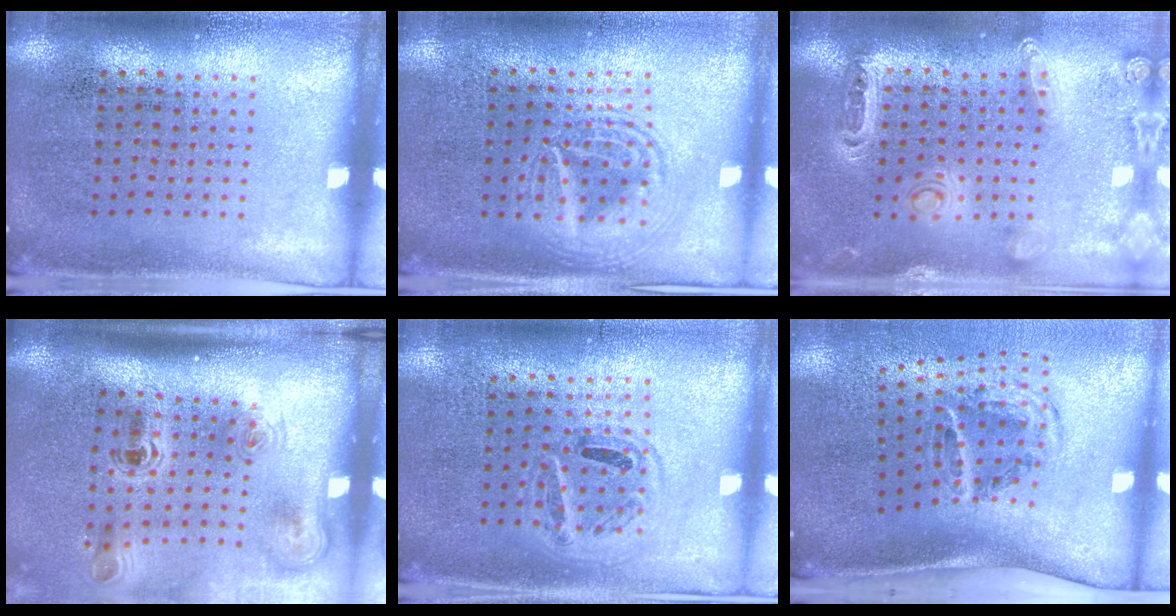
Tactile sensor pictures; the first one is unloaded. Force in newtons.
{"total": 1.8, "press": 1.8, "slide": 0.2}
{"total": 1.4, "press": 1.3, "slide": 0.4}
{"total": 2.3, "press": 1.5, "slide": 1.7}
{"total": 0.9, "press": 0.9, "slide": 0.3}
{"total": 2.2, "press": 1.2, "slide": 1.8}